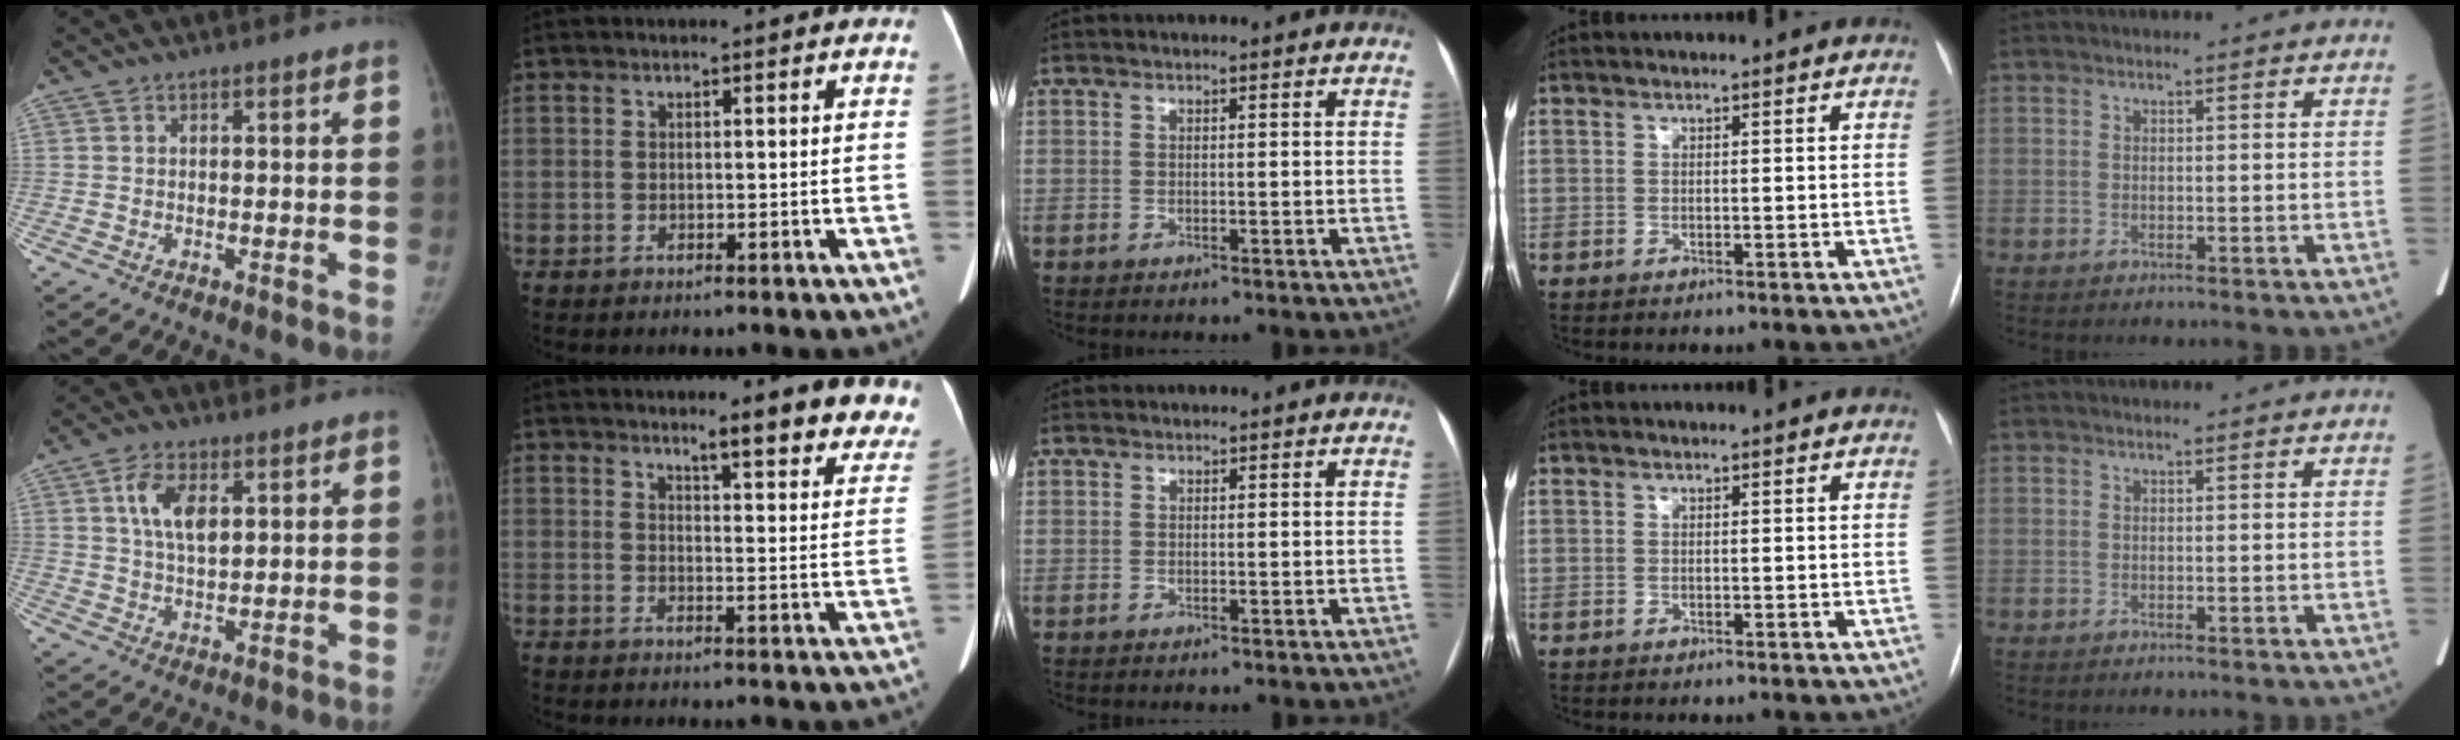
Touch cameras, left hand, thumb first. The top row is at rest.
{"thumb": {"total": 7.4, "force": [2.6, 4.0, 5.8], "torque": [-0.098, -0.008, 0.048]}, "index": {"total": 12.1, "force": [10.7, 1.3, 5.4], "torque": [-0.030, -0.051, 0.104]}, "middle": {"total": 1.7, "force": [-0.2, -1.1, -1.2], "torque": [0.024, -0.006, -0.003]}}